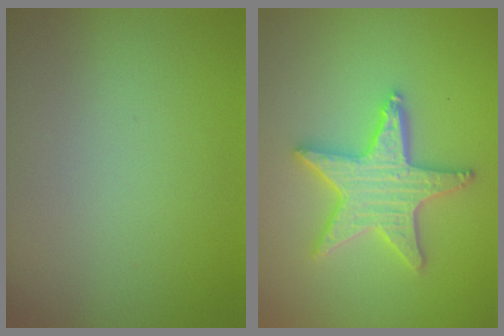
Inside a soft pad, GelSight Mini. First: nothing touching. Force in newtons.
{"total": 5.2, "press": 5.1, "slide": 0.9}